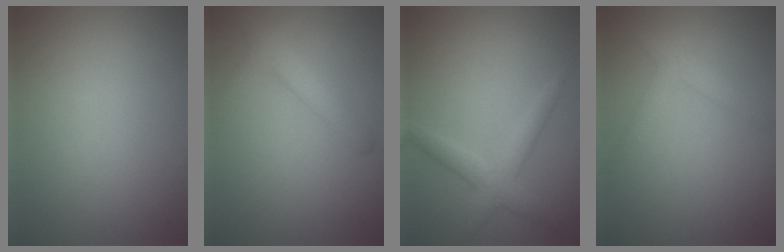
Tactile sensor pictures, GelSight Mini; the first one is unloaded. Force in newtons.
{"total": 2.7, "press": 2.7, "slide": 0.2}
{"total": 2.8, "press": 2.8, "slide": 0.1}
{"total": 2.0, "press": 2.0, "slide": 0.2}